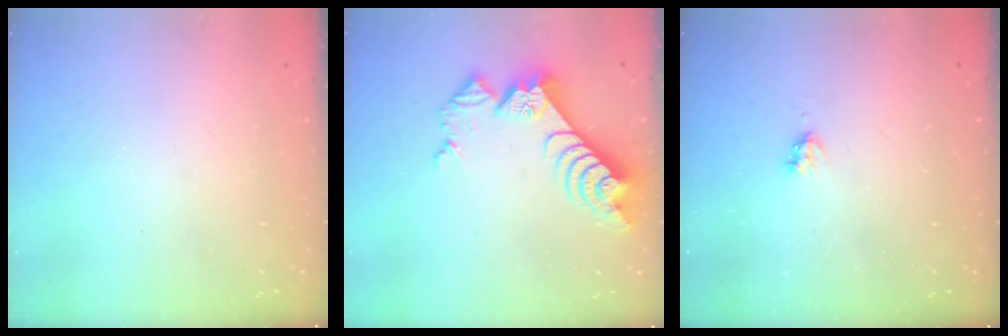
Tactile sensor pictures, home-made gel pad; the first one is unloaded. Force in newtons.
{"total": 11.2, "press": 11.1, "slide": 1.4}
{"total": 2.6, "press": 2.6, "slide": 0.4}